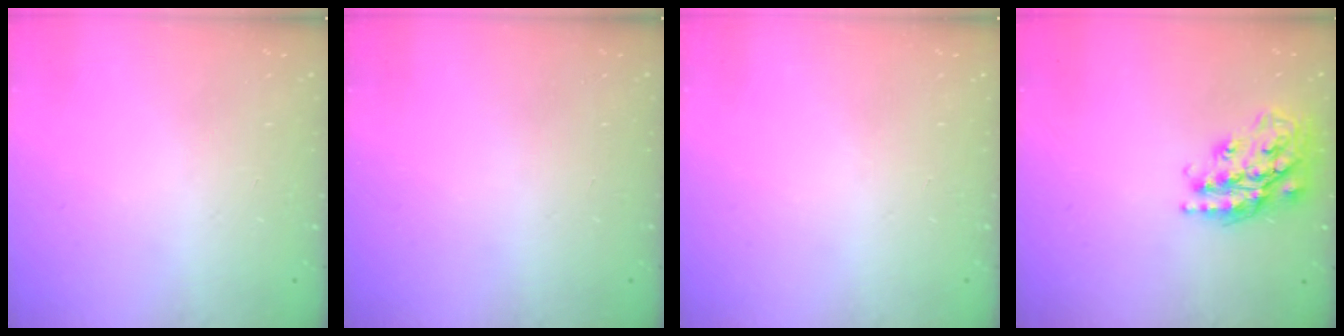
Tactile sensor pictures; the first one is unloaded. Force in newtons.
{"total": 0.0}
{"total": 0.0}
{"total": 20.4, "press": 20.3, "slide": 1.7}